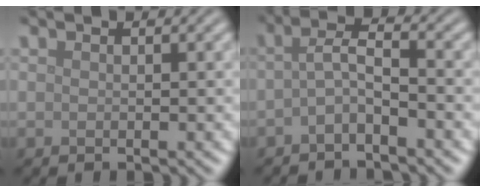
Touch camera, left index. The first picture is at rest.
{"total": 2.4, "force": [-1.1, 0.6, 2.1], "torque": [-0.042, 0.011, -0.029]}